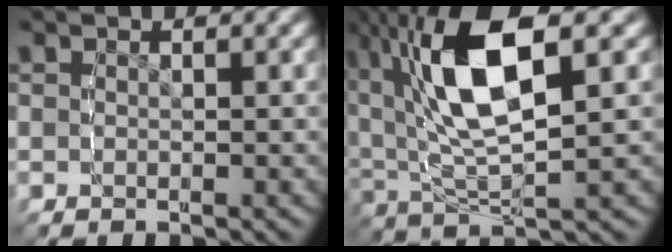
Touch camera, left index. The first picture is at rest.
{"total": 10.9, "force": [2.8, 5.3, 9.2], "torque": [-0.194, 0.001, 0.053]}